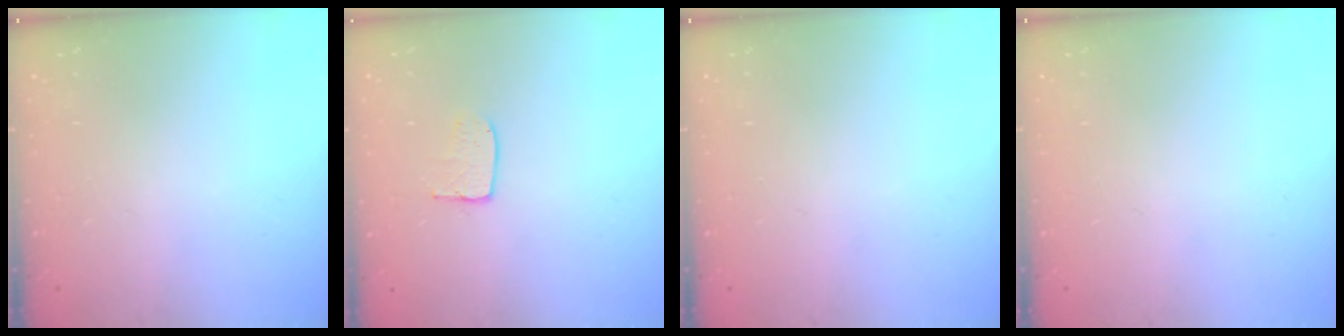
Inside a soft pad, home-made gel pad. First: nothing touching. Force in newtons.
{"total": 6.3, "press": 6.3, "slide": 0.4}
{"total": 0.0}
{"total": 0.0}